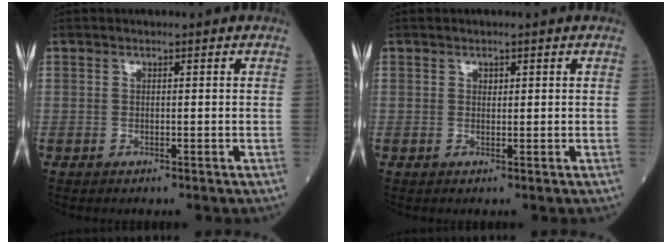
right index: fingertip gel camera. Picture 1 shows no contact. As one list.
[{"total": 0.6, "force": [0.3, 0.5, 0.3], "torque": [0.000, -0.002, 0.005]}]